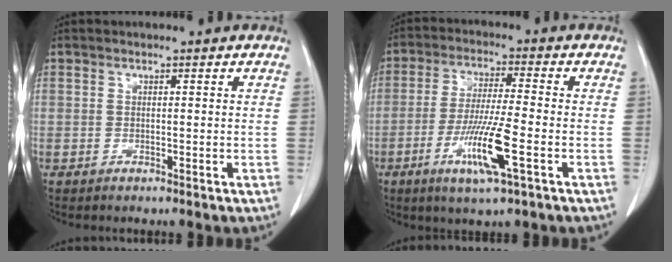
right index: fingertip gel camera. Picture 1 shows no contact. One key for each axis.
{"total": 10.1, "fx": -3.8, "fy": 0.1, "fz": 9.3, "tx": -0.183, "ty": -0.016, "tz": -0.070}